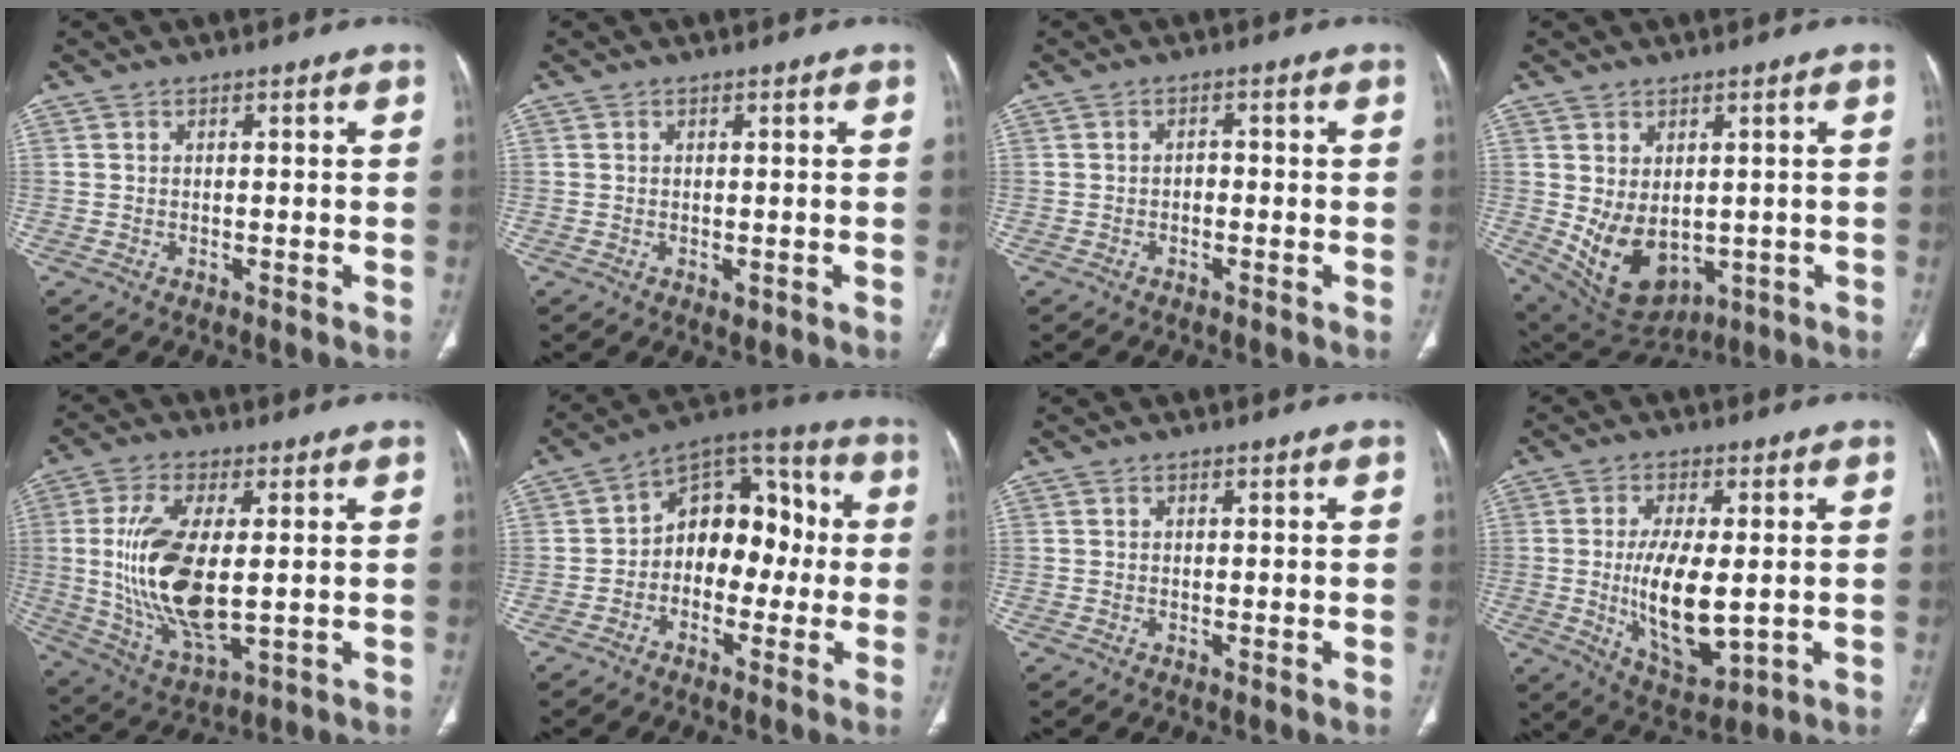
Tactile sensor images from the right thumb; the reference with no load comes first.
{"total": 0.9, "force": [-0.2, 0.5, 0.7], "torque": [-0.010, -0.004, 0.000]}
{"total": 1.3, "force": [-0.5, 0.9, 0.8], "torque": [-0.006, 0.005, -0.011]}
{"total": 11.2, "force": [-0.7, 7.6, 8.2], "torque": [-0.128, -0.011, 0.024]}
{"total": 16.8, "force": [0.6, 7.1, 15.2], "torque": [-0.312, -0.019, 0.024]}
{"total": 14.0, "force": [-0.8, 9.7, 10.0], "torque": [-0.095, 0.051, -0.030]}
{"total": 0.0}
{"total": 13.2, "force": [-0.7, 5.6, 11.9], "torque": [-0.205, -0.022, 0.001]}